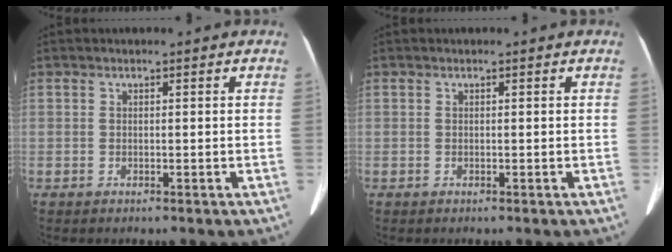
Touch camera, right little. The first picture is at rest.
{"total": 0.0}